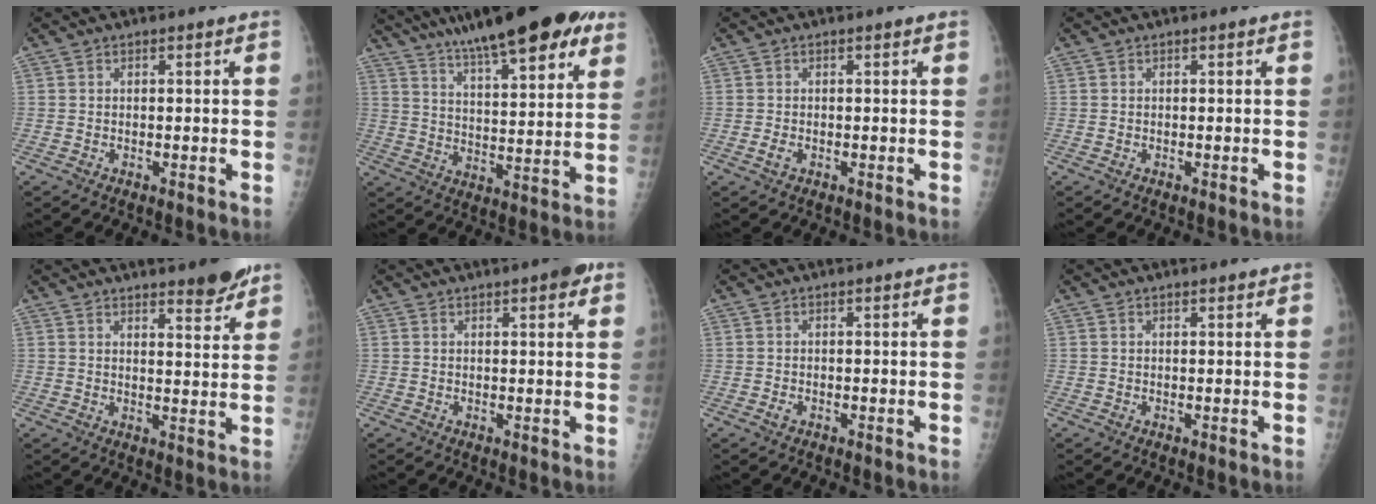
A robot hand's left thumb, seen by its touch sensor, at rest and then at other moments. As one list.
[{"total": 24.7, "force": [17.0, 5.7, 17.0], "torque": [-0.242, -0.034, 0.253]}, {"total": 1.5, "force": [0.1, 0.8, 1.2], "torque": [-0.022, 0.003, 0.005]}, {"total": 0.0}, {"total": 6.8, "force": [5.3, 1.3, 4.0], "torque": [-0.040, -0.038, 0.076]}, {"total": 4.3, "force": [2.5, 1.1, 3.2], "torque": [-0.034, -0.006, 0.029]}, {"total": 0.9, "force": [0.1, 0.4, 0.8], "torque": [-0.014, 0.005, 0.005]}, {"total": 1.1, "force": [0.9, 0.2, 0.5], "torque": [-0.004, -0.005, 0.015]}]